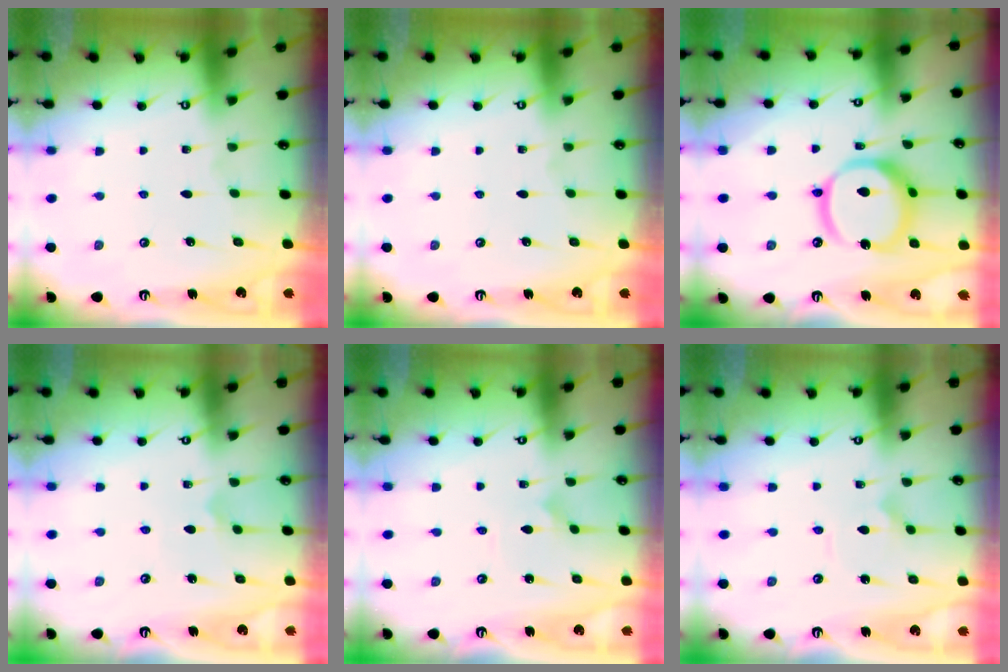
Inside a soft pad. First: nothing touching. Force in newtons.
{"total": 0.0}
{"total": 15.5, "press": 15.3, "slide": 1.9}
{"total": 4.2, "press": 4.1, "slide": 0.5}
{"total": 1.7, "press": 1.7, "slide": 0.0}
{"total": 2.9, "press": 2.9, "slide": 0.0}